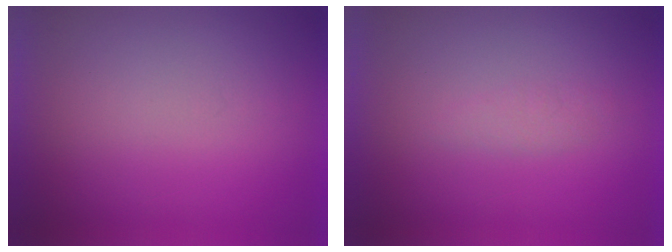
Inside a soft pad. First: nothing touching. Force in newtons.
{"total": 1.3}